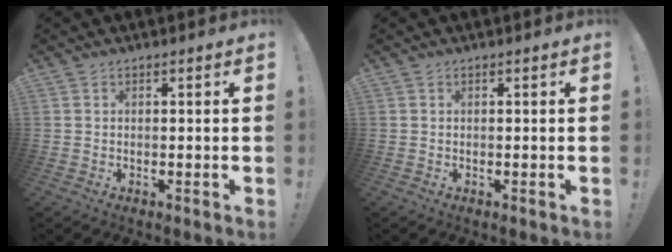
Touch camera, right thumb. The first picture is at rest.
{"total": 0.0}